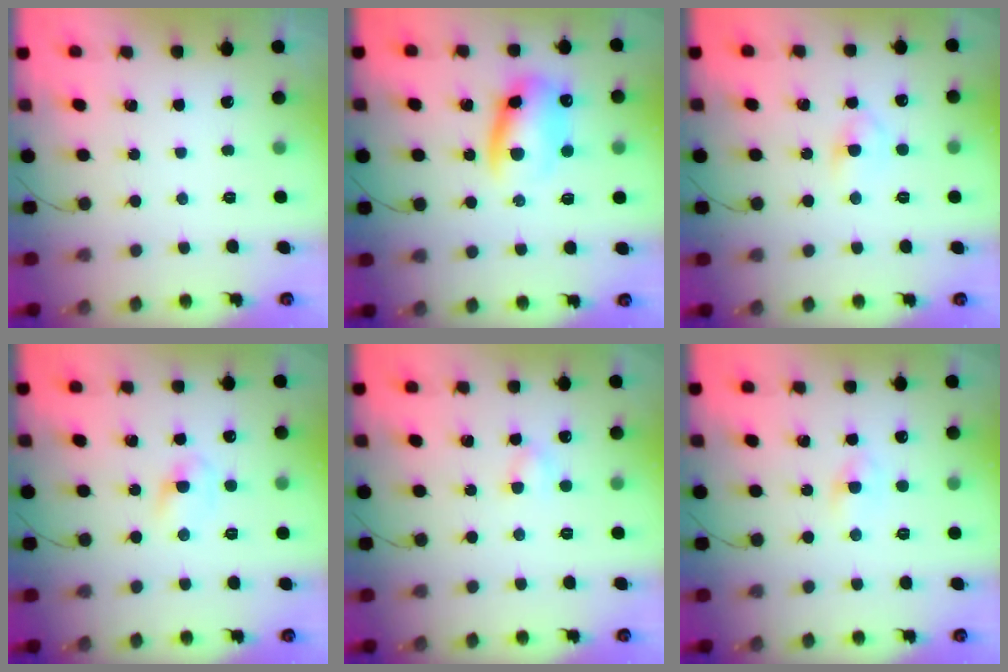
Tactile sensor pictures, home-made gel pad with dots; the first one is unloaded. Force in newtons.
{"total": 10.9, "press": 10.6, "slide": 2.4}
{"total": 3.6, "press": 3.3, "slide": 1.5}
{"total": 4.0, "press": 3.7, "slide": 1.5}
{"total": 3.1, "press": 2.9, "slide": 1.1}
{"total": 2.1, "press": 1.8, "slide": 1.0}